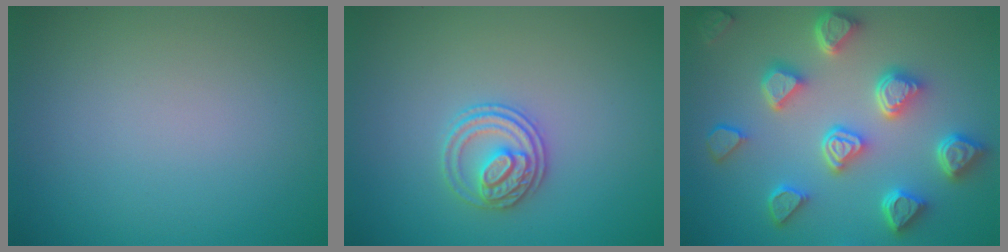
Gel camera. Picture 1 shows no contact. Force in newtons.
{"total": 2.7, "press": 2.6, "slide": 0.7}
{"total": 7.4, "press": 5.9, "slide": 4.4}